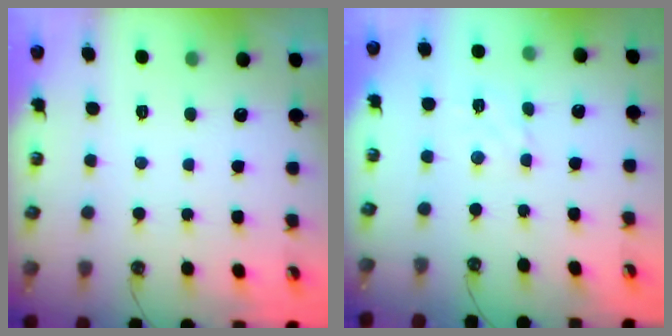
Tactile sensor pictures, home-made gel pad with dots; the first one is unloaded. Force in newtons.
{"total": 2.5, "press": 2.4, "slide": 0.5}